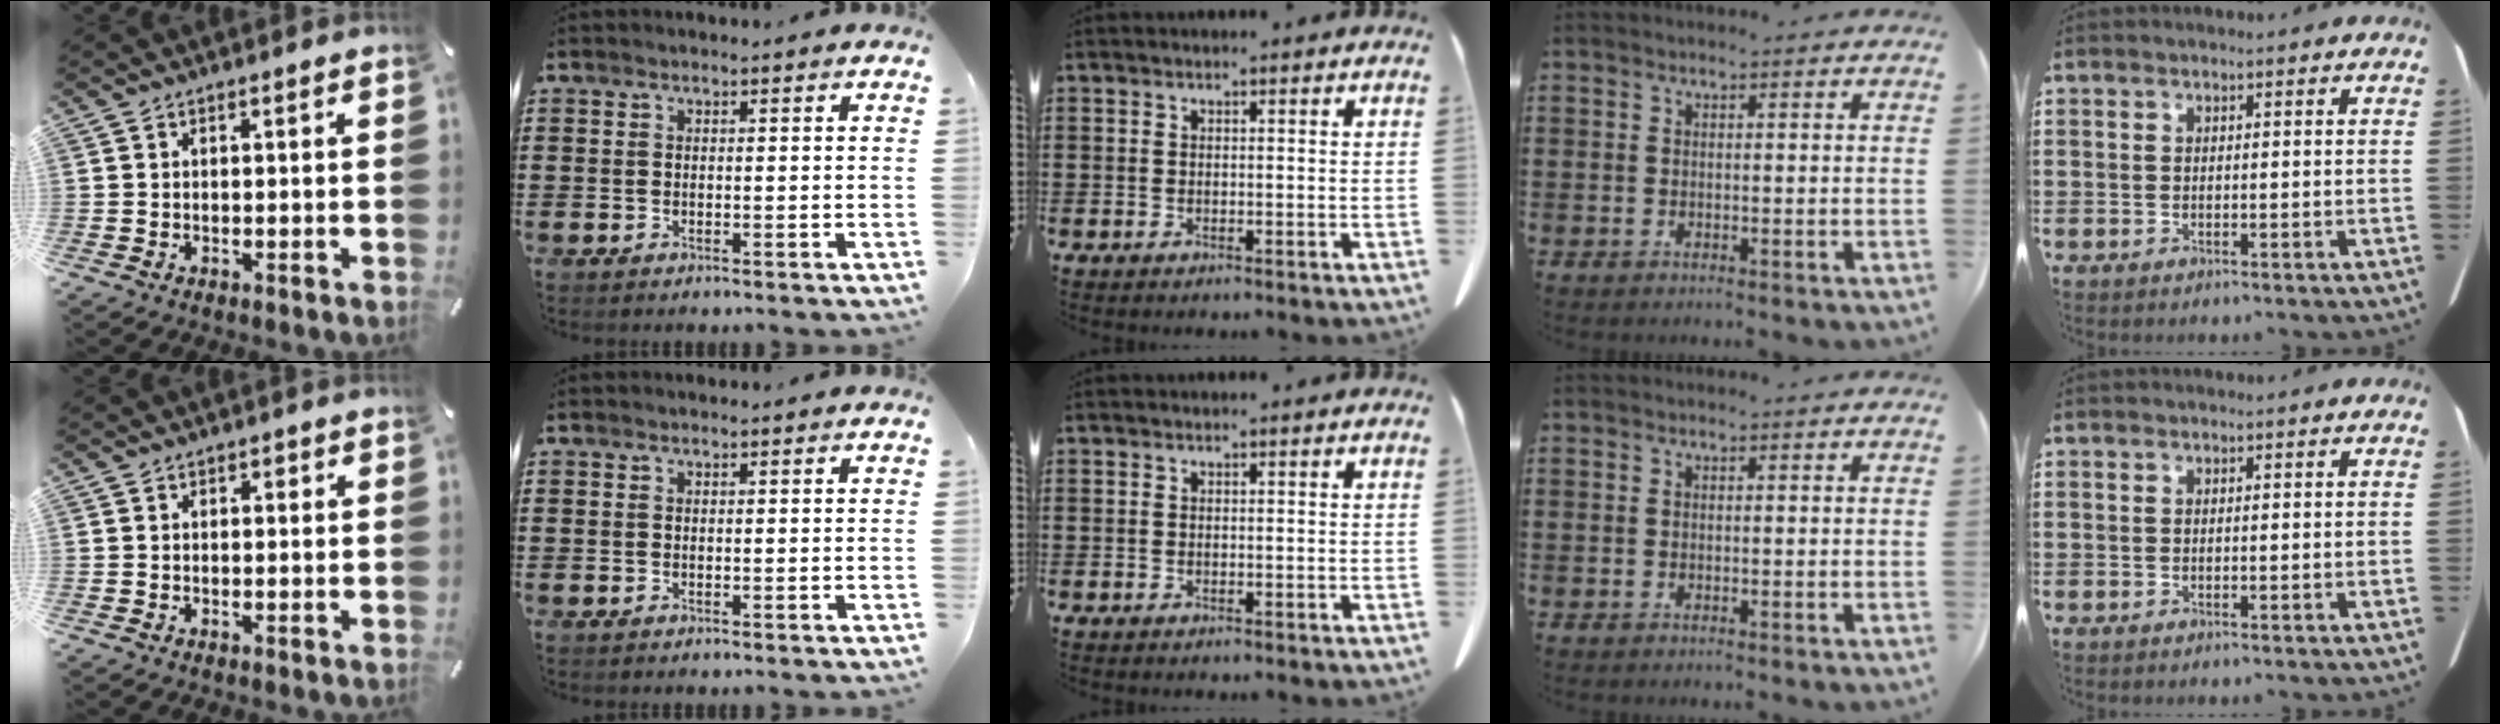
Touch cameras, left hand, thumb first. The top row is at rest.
{"thumb": {"total": 0.8, "force": [0.3, 0.6, 0.3], "torque": [0.001, -0.001, 0.003]}}